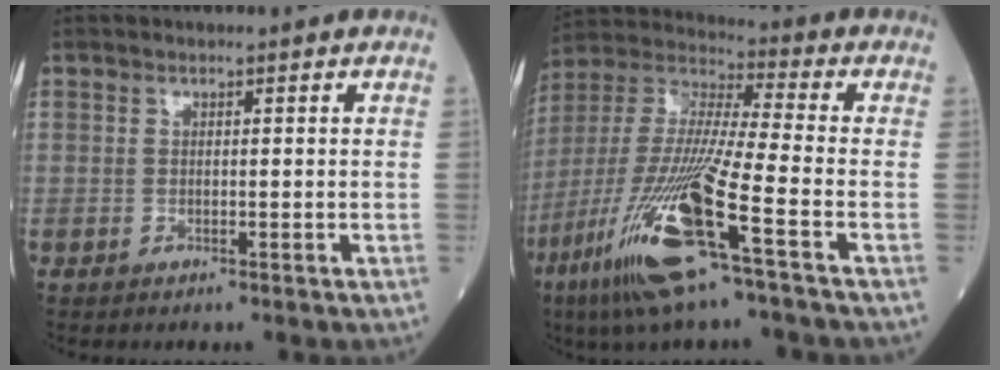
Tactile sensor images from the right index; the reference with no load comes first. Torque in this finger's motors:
{"motor_torque": [2.04, -0.10, 1.05, 0.21]}